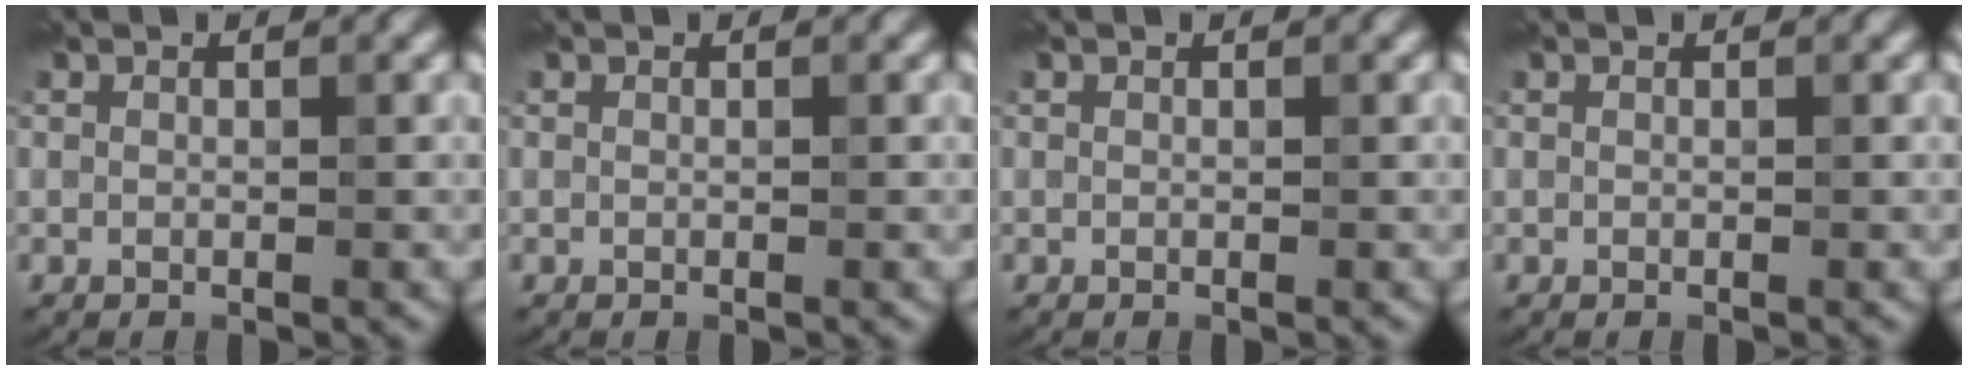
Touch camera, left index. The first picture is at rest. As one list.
[{"total": 0.0}, {"total": 0.0}, {"total": 0.0}]